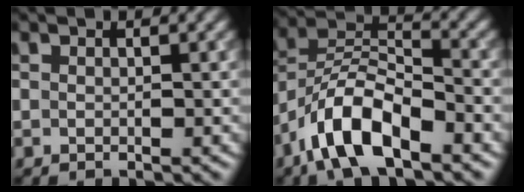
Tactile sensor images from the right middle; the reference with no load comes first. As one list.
[{"total": 8.0, "force": [-5.2, 2.9, 5.4], "torque": [-0.091, 0.010, -0.104]}]